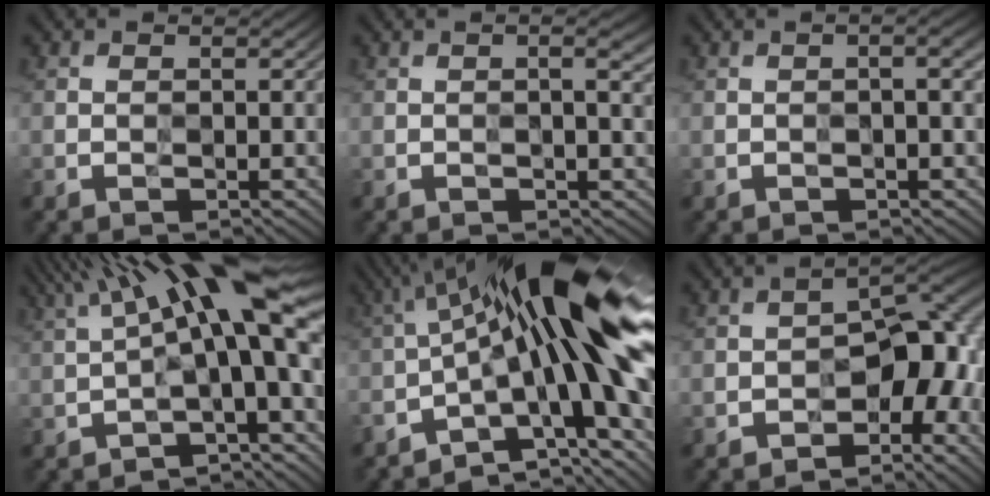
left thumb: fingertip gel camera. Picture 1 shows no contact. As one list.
[{"total": 2.9, "force": [0.4, 0.4, 2.8], "torque": [-0.045, 0.005, 0.005]}, {"total": 2.6, "force": [0.0, 0.5, 2.5], "torque": [-0.037, 0.006, -0.001]}, {"total": 14.7, "force": [3.9, 3.7, 13.7], "torque": [-0.221, 0.018, 0.068]}, {"total": 19.3, "force": [-1.9, 5.3, 18.4], "torque": [-0.253, 0.029, -0.051]}, {"total": 9.1, "force": [-3.4, 5.3, 6.6], "torque": [-0.074, 0.006, -0.064]}]